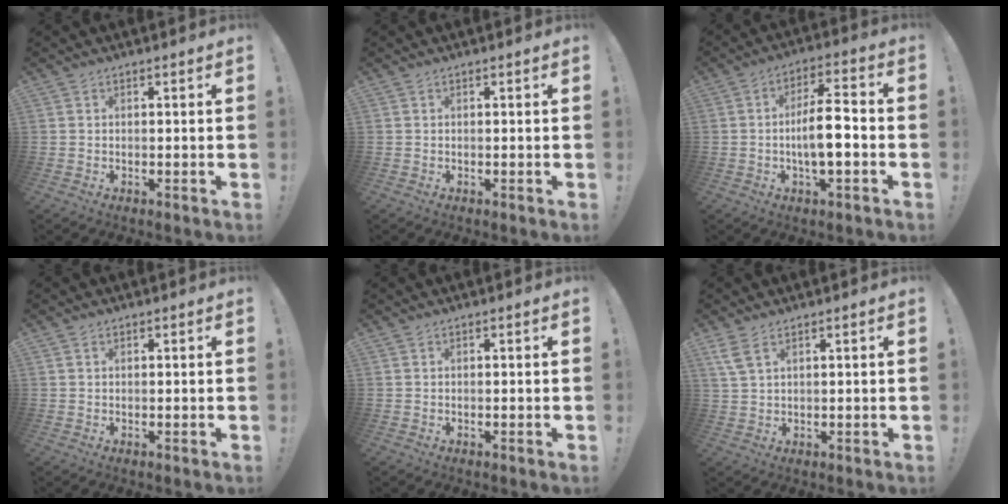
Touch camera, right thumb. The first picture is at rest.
{"total": 0.0}
{"total": 10.6, "force": [-2.3, 3.0, 9.9], "torque": [-0.187, 0.010, -0.048]}
{"total": 0.6, "force": [0.4, 0.4, 0.1], "torque": [0.006, -0.004, 0.007]}
{"total": 0.0}
{"total": 4.5, "force": [2.6, 1.6, 3.2], "torque": [-0.075, -0.001, 0.052]}